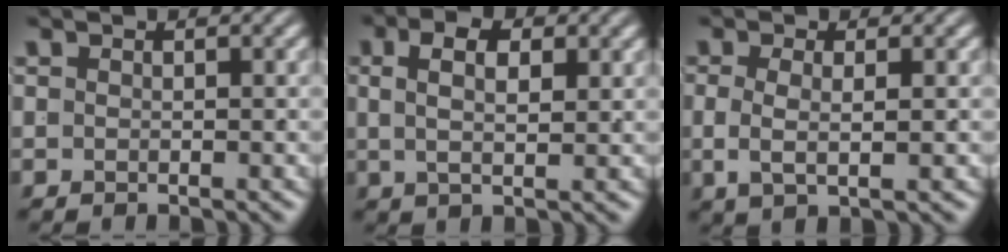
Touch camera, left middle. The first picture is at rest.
{"total": 4.3, "force": [1.4, 2.0, 3.6], "torque": [-0.044, 0.004, 0.020]}
{"total": 2.4, "force": [-0.1, 0.5, 2.4], "torque": [-0.045, -0.013, 0.008]}